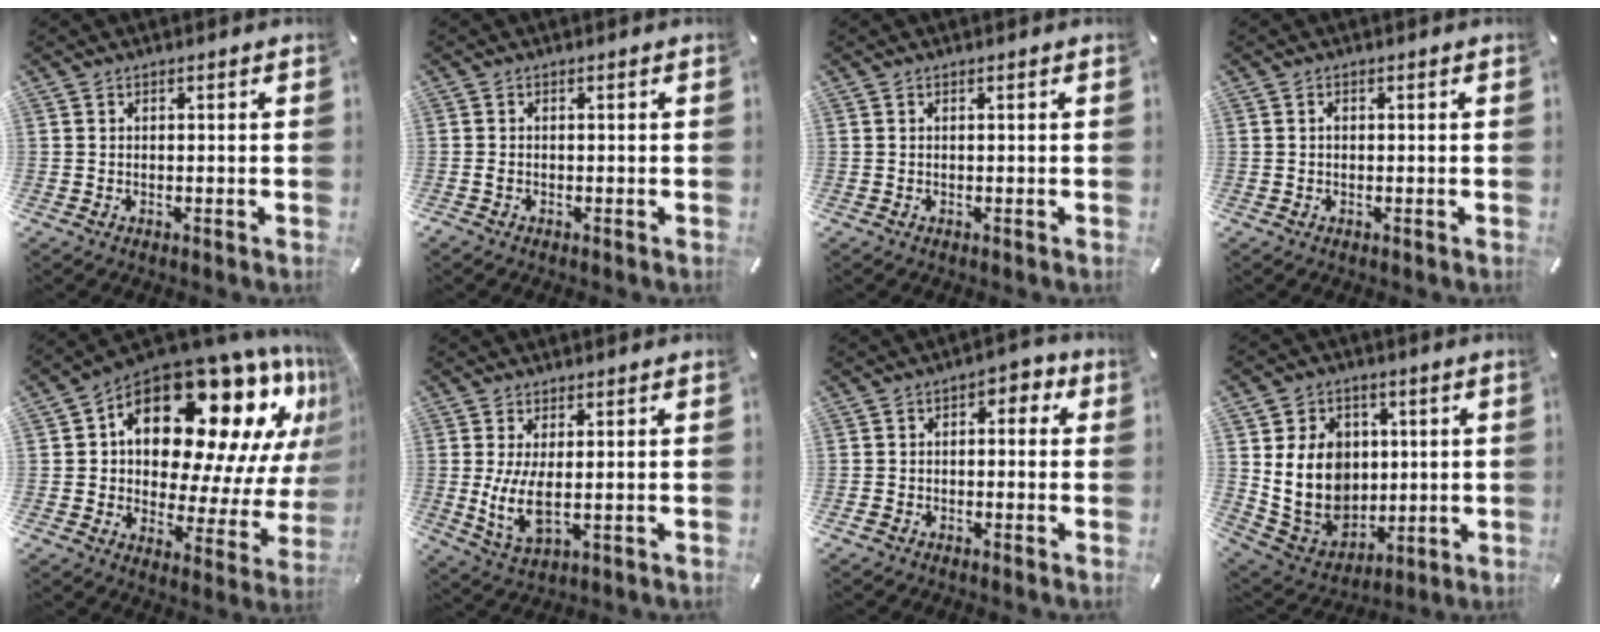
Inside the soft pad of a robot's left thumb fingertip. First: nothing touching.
{"total": 0.7, "force": [-0.5, 0.4, 0.1], "torque": [-0.005, 0.000, -0.010]}
{"total": 0.0}
{"total": 0.5, "force": [-0.1, 0.5, 0.2], "torque": [-0.007, 0.000, -0.002]}
{"total": 24.6, "force": [13.2, 13.2, 16.0], "torque": [-0.225, -0.114, 0.224]}
{"total": 8.1, "force": [0.2, 3.3, 7.4], "torque": [-0.161, -0.022, 0.002]}
{"total": 3.9, "force": [-1.6, 2.9, 2.0], "torque": [-0.029, 0.016, -0.035]}
{"total": 14.2, "force": [2.4, 12.4, 6.4], "torque": [-0.132, -0.014, 0.055]}